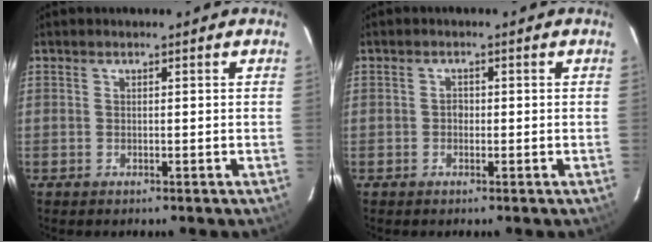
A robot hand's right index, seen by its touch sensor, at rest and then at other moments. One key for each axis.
{"total": 1.0, "fx": -0.3, "fy": 0.9, "fz": 0.4, "tx": -0.005, "ty": 0.004, "tz": -0.006}